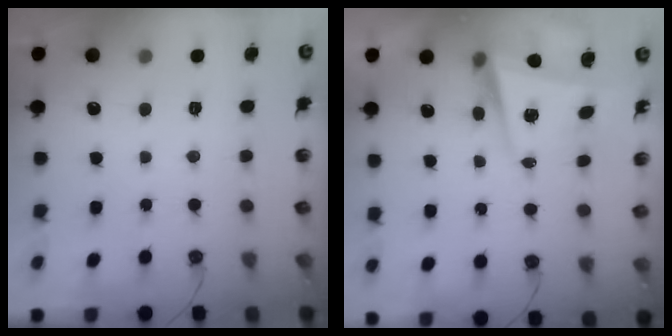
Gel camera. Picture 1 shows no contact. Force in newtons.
{"total": 5.4, "press": 5.3, "slide": 0.8}